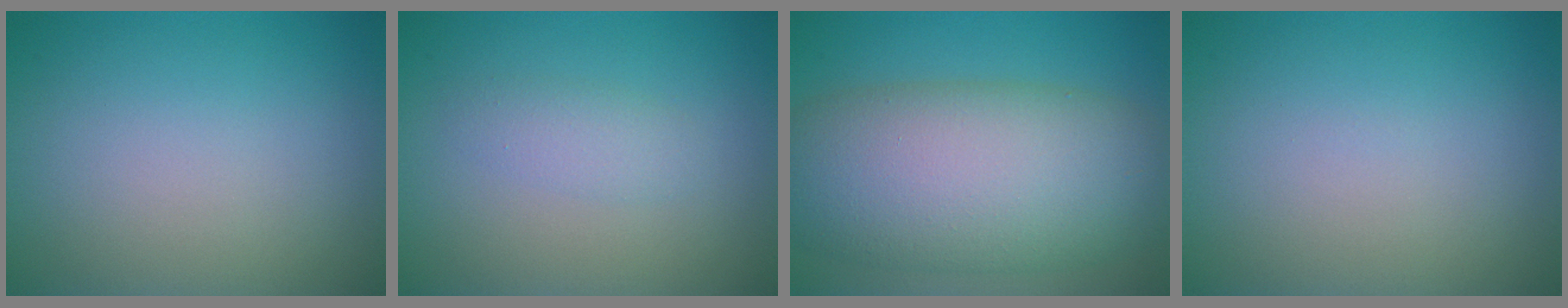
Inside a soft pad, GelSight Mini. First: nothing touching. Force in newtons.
{"total": 1.6, "press": 1.6, "slide": 0.0}
{"total": 12.1, "press": 12.1, "slide": 0.6}
{"total": 0.0}